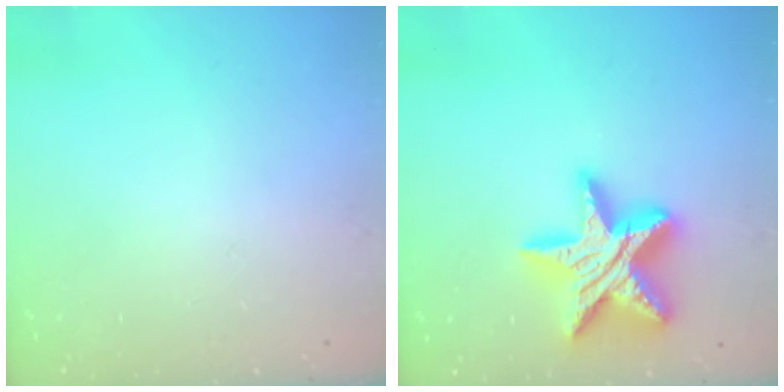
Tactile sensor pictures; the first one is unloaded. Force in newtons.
{"total": 21.2, "press": 21.2, "slide": 1.6}